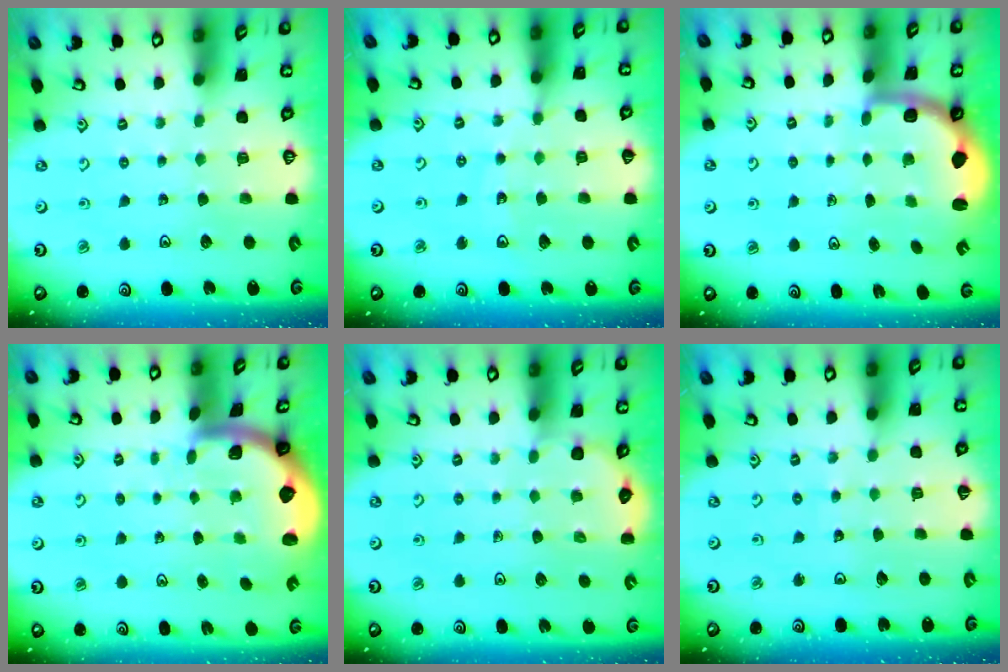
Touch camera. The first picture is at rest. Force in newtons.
{"total": 6.5, "press": 6.0, "slide": 2.5}
{"total": 2.1, "press": 1.9, "slide": 1.0}
{"total": 1.9, "press": 1.9, "slide": 0.3}
{"total": 2.7, "press": 2.7, "slide": 0.5}
{"total": 4.9, "press": 4.9, "slide": 0.6}